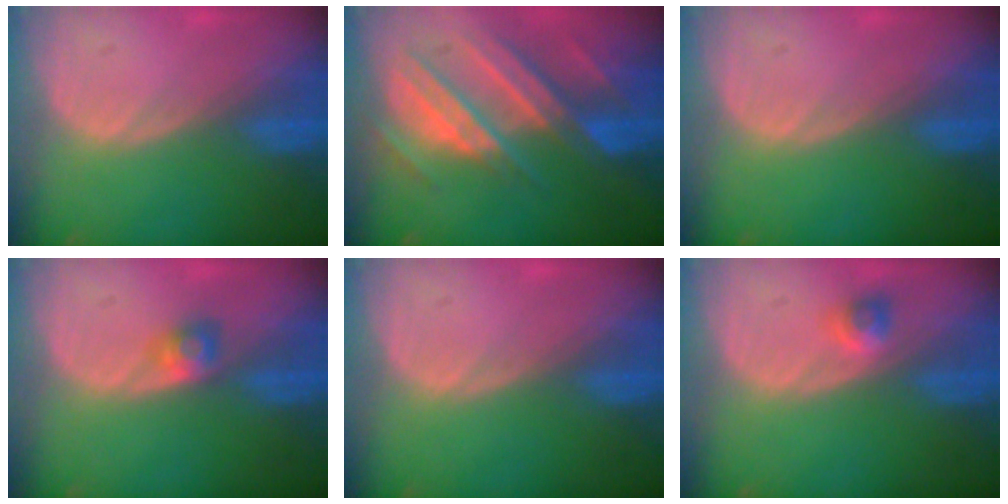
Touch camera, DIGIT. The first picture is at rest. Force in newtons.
{"total": 10.5, "press": 9.4, "slide": 4.8}
{"total": 0.0}
{"total": 2.5, "press": 2.4, "slide": 0.7}
{"total": 0.0}
{"total": 2.4, "press": 2.0, "slide": 1.2}